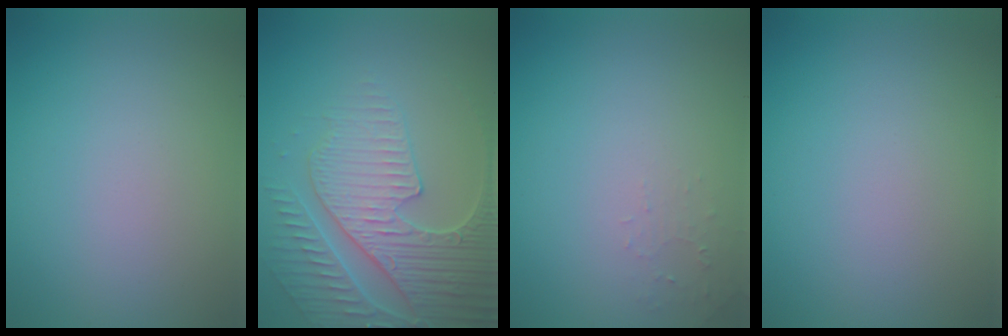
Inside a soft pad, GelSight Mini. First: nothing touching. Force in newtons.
{"total": 6.0, "press": 5.1, "slide": 3.1}
{"total": 0.9, "press": 0.9, "slide": 0.2}
{"total": 0.0}